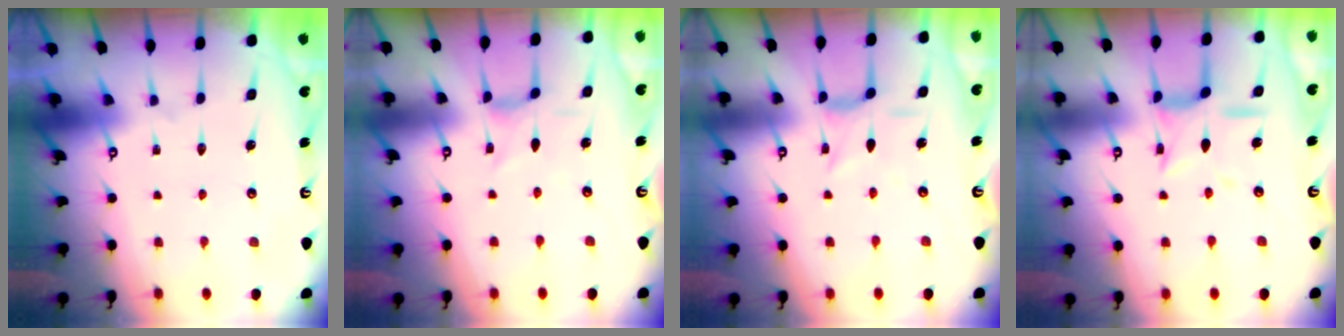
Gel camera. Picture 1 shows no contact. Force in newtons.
{"total": 1.8, "press": 1.8, "slide": 0.3}
{"total": 2.9, "press": 2.8, "slide": 0.7}
{"total": 8.4, "press": 8.3, "slide": 0.5}